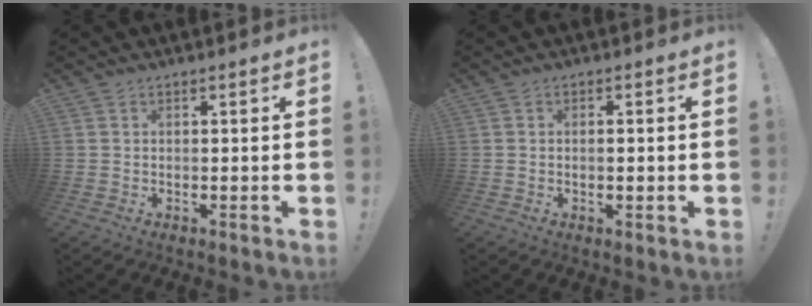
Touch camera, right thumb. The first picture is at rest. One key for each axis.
{"total": 1.3, "fx": -0.4, "fy": 0.4, "fz": 1.2, "tx": -0.020, "ty": 0.002, "tz": -0.008}